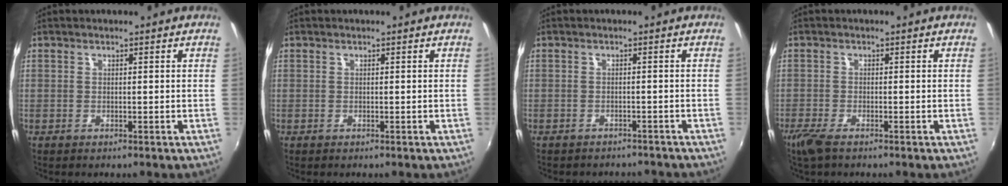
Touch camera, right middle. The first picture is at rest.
{"total": 0.0}
{"total": 5.7, "force": [-5.2, 1.8, 1.6], "torque": [-0.038, -0.013, -0.066]}
{"total": 3.7, "force": [-2.7, 0.8, 2.4], "torque": [-0.061, -0.013, -0.054]}